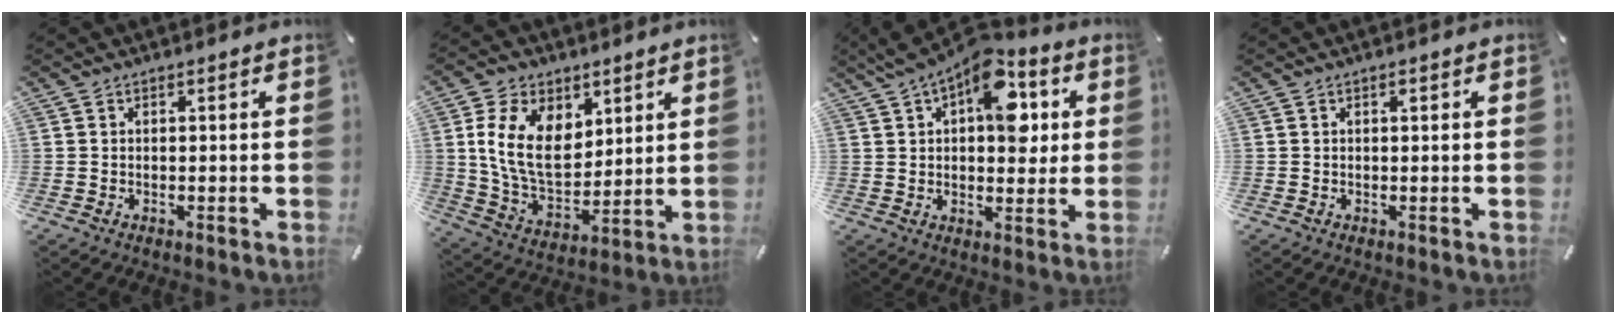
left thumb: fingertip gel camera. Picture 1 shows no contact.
{"total": 15.1, "force": [5.0, 10.5, 9.7], "torque": [-0.194, -0.010, 0.091]}
{"total": 16.4, "force": [6.8, 9.0, 11.9], "torque": [-0.160, -0.029, 0.117]}
{"total": 0.8, "force": [0.3, 0.4, 0.6], "torque": [-0.013, 0.001, 0.005]}